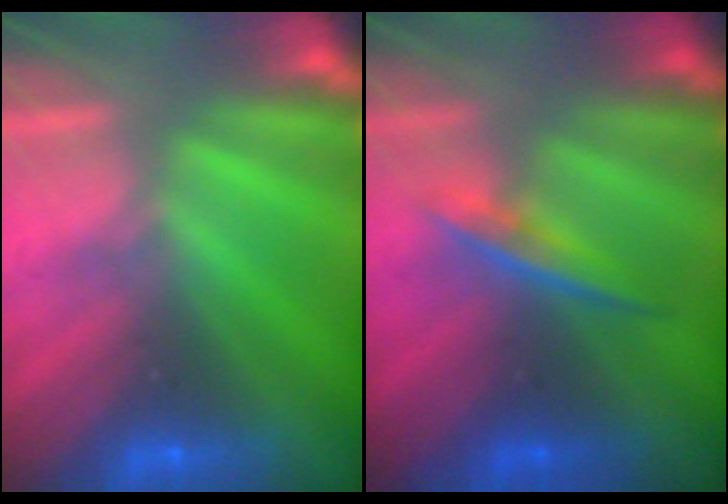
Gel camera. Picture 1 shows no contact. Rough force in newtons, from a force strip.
{"total": 1.6}